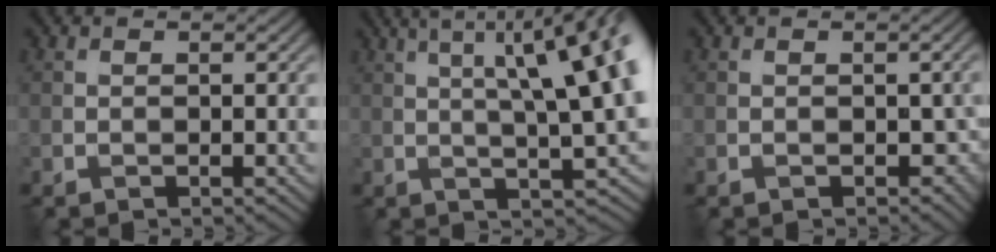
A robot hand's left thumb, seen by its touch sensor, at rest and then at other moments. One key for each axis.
{"total": 14.1, "fx": 3.4, "fy": 3.9, "fz": 13.1, "tx": -0.144, "ty": 0.039, "tz": 0.056}
{"total": 1.9, "fx": -0.8, "fy": 1.1, "fz": 1.4, "tx": -0.019, "ty": -0.005, "tz": -0.003}